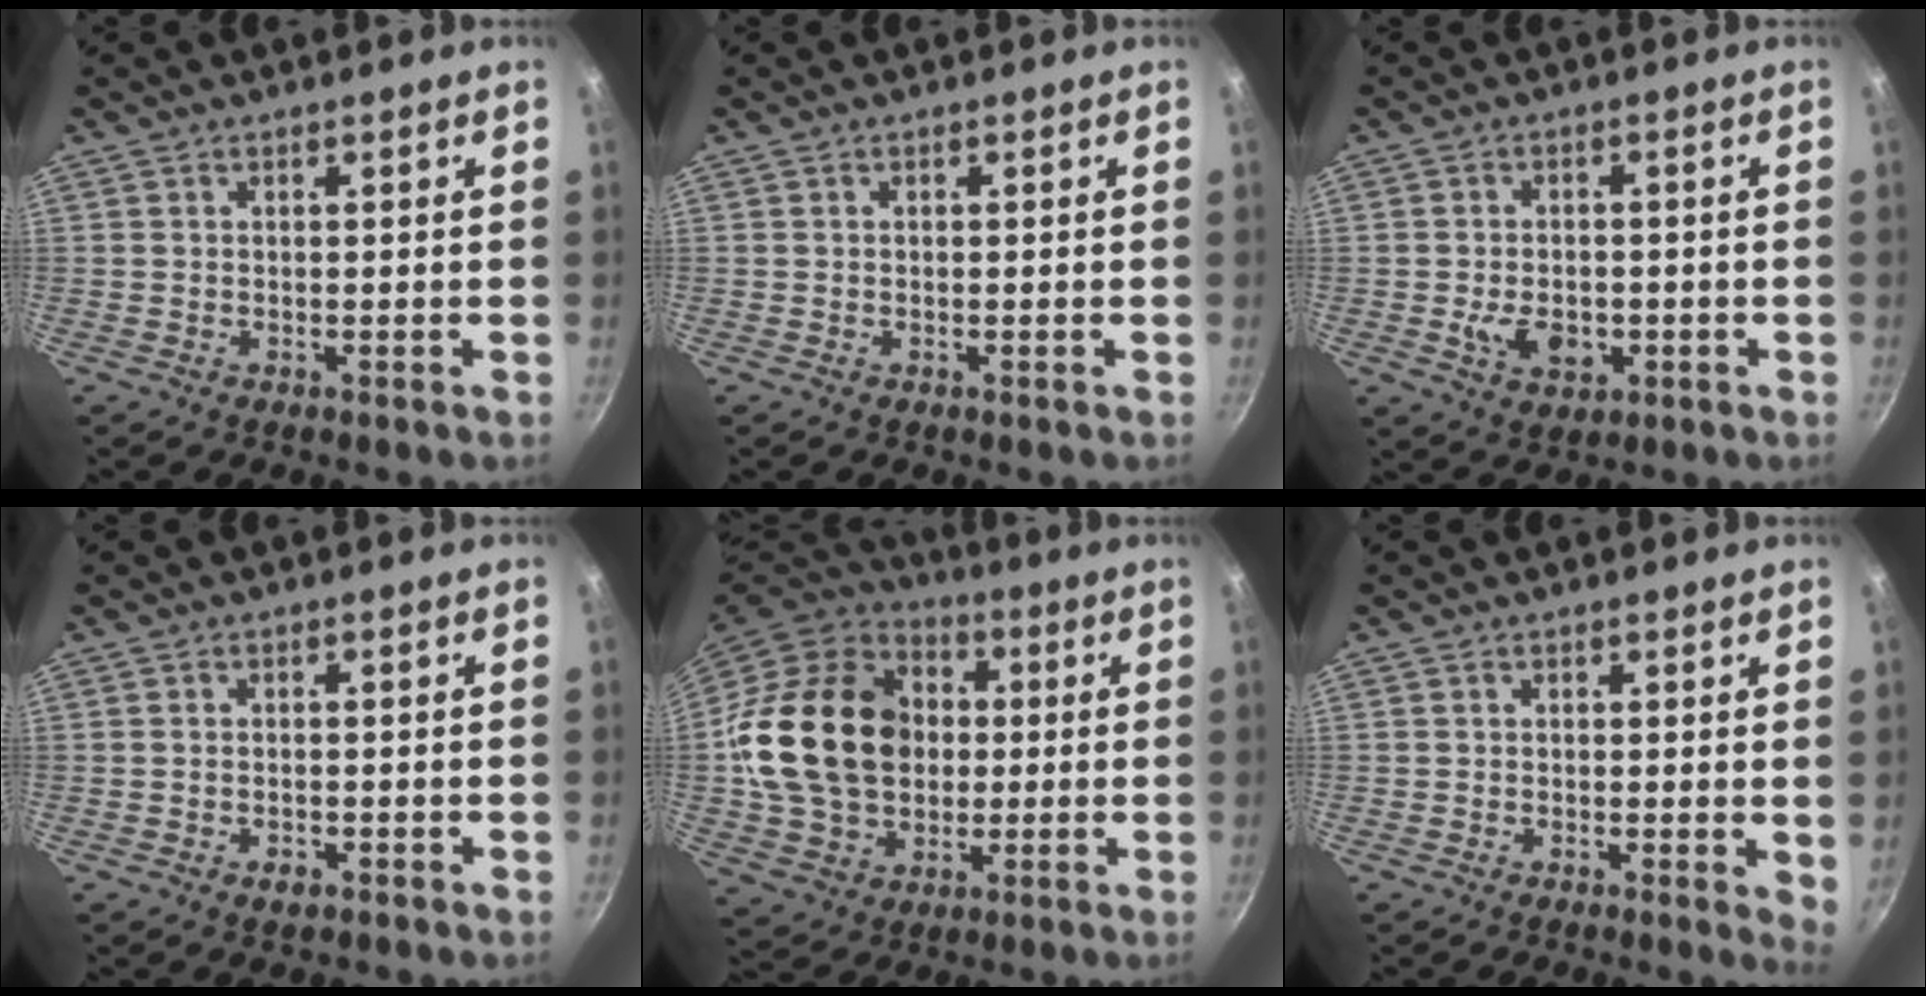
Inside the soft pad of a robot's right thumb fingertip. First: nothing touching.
{"total": 0.0}
{"total": 6.8, "force": [-1.5, 4.8, 4.5], "torque": [-0.059, 0.003, -0.019]}
{"total": 1.7, "force": [-0.9, 0.9, 1.1], "torque": [-0.021, 0.003, -0.015]}
{"total": 23.6, "force": [1.0, 18.3, 14.8], "torque": [-0.245, 0.028, 0.022]}
{"total": 2.6, "force": [0.2, 1.0, 2.4], "torque": [-0.025, -0.007, -0.001]}